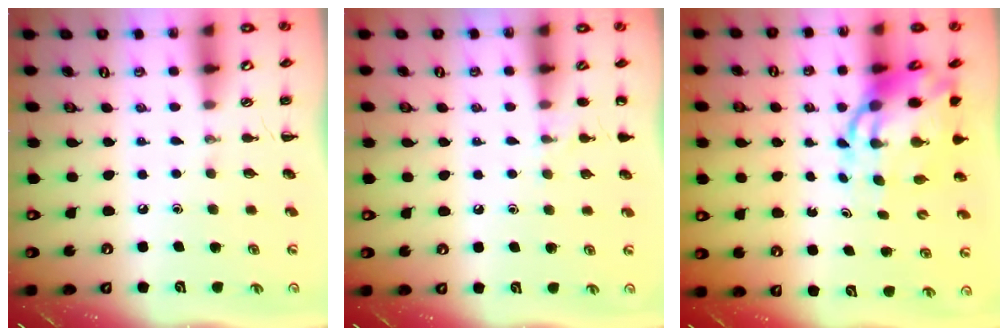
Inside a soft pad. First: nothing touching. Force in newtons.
{"total": 5.6, "press": 5.2, "slide": 1.9}
{"total": 10.7, "press": 10.3, "slide": 2.9}